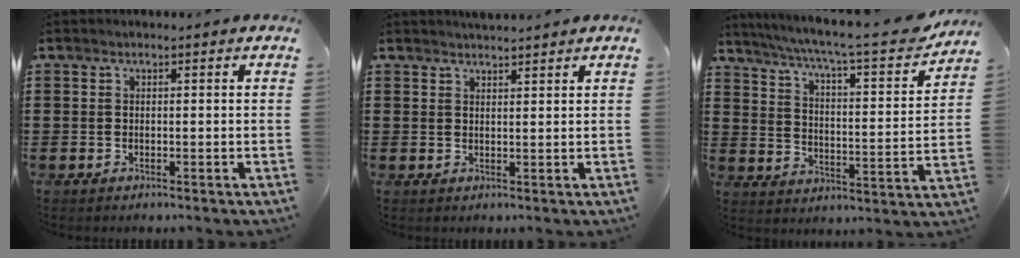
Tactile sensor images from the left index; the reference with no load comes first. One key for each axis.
{"total": 1.9, "fx": 1.9, "fy": 0.1, "fz": 0.1, "tx": -0.006, "ty": -0.001, "tz": 0.037}
{"total": 7.3, "fx": 6.1, "fy": 0.4, "fz": 4.0, "tx": -0.097, "ty": -0.042, "tz": 0.095}